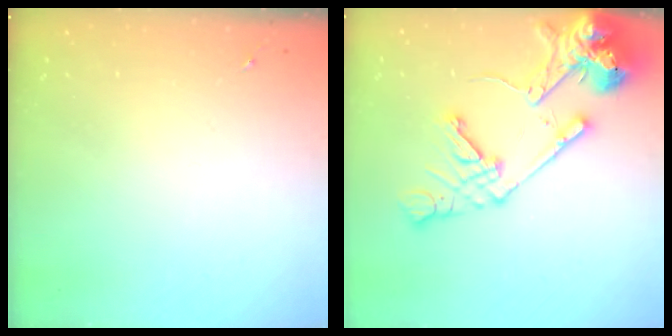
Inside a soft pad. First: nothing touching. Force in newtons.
{"total": 18.1, "press": 17.9, "slide": 2.8}